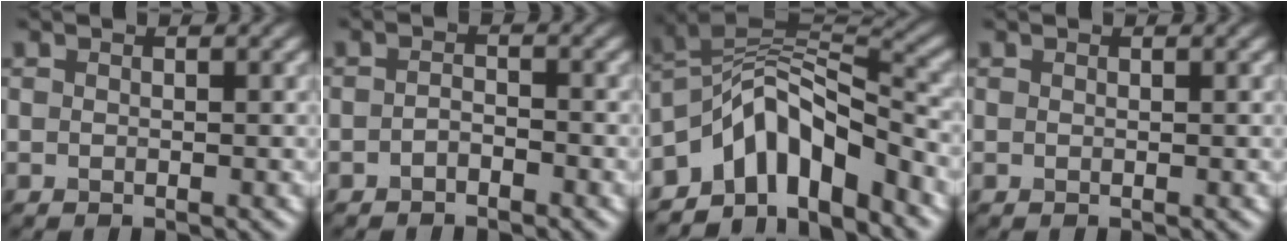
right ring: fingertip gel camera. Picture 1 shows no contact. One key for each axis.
{"total": 1.1, "fx": -0.8, "fy": 0.5, "fz": 0.6, "tx": -0.012, "ty": 0.006, "tz": -0.017}
{"total": 8.6, "fx": -4.2, "fy": 4.4, "fz": 6.2, "tx": -0.079, "ty": 0.015, "tz": -0.086}
{"total": 0.0}